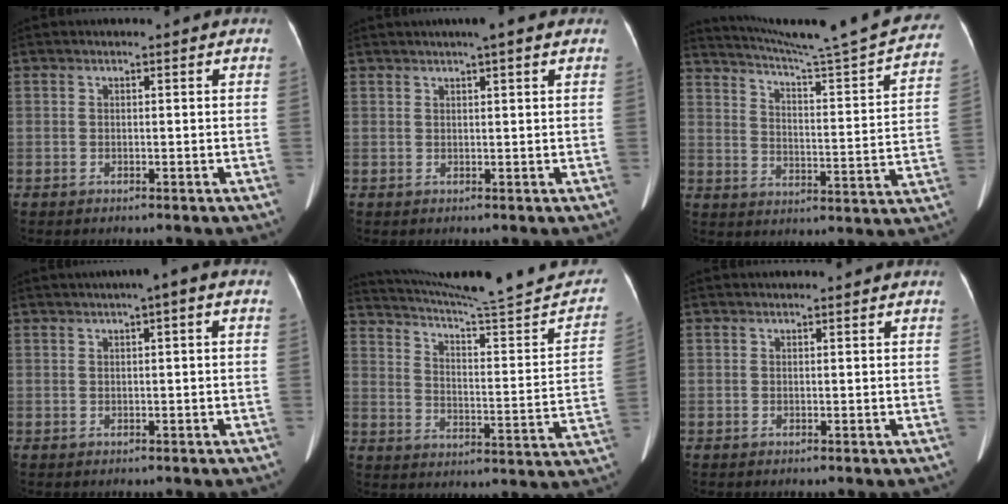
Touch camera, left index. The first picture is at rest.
{"total": 4.1, "force": [3.1, 0.1, 2.7], "torque": [-0.038, 0.024, 0.045]}
{"total": 24.4, "force": [22.6, -0.4, 9.3], "torque": [-0.143, -0.085, 0.287]}
{"total": 2.9, "force": [1.0, 0.2, 2.7], "torque": [-0.039, 0.014, 0.012]}
{"total": 23.9, "force": [22.0, 0.7, 9.2], "torque": [-0.135, -0.053, 0.294]}
{"total": 1.8, "force": [1.8, 0.1, 0.4], "torque": [-0.006, 0.018, 0.023]}